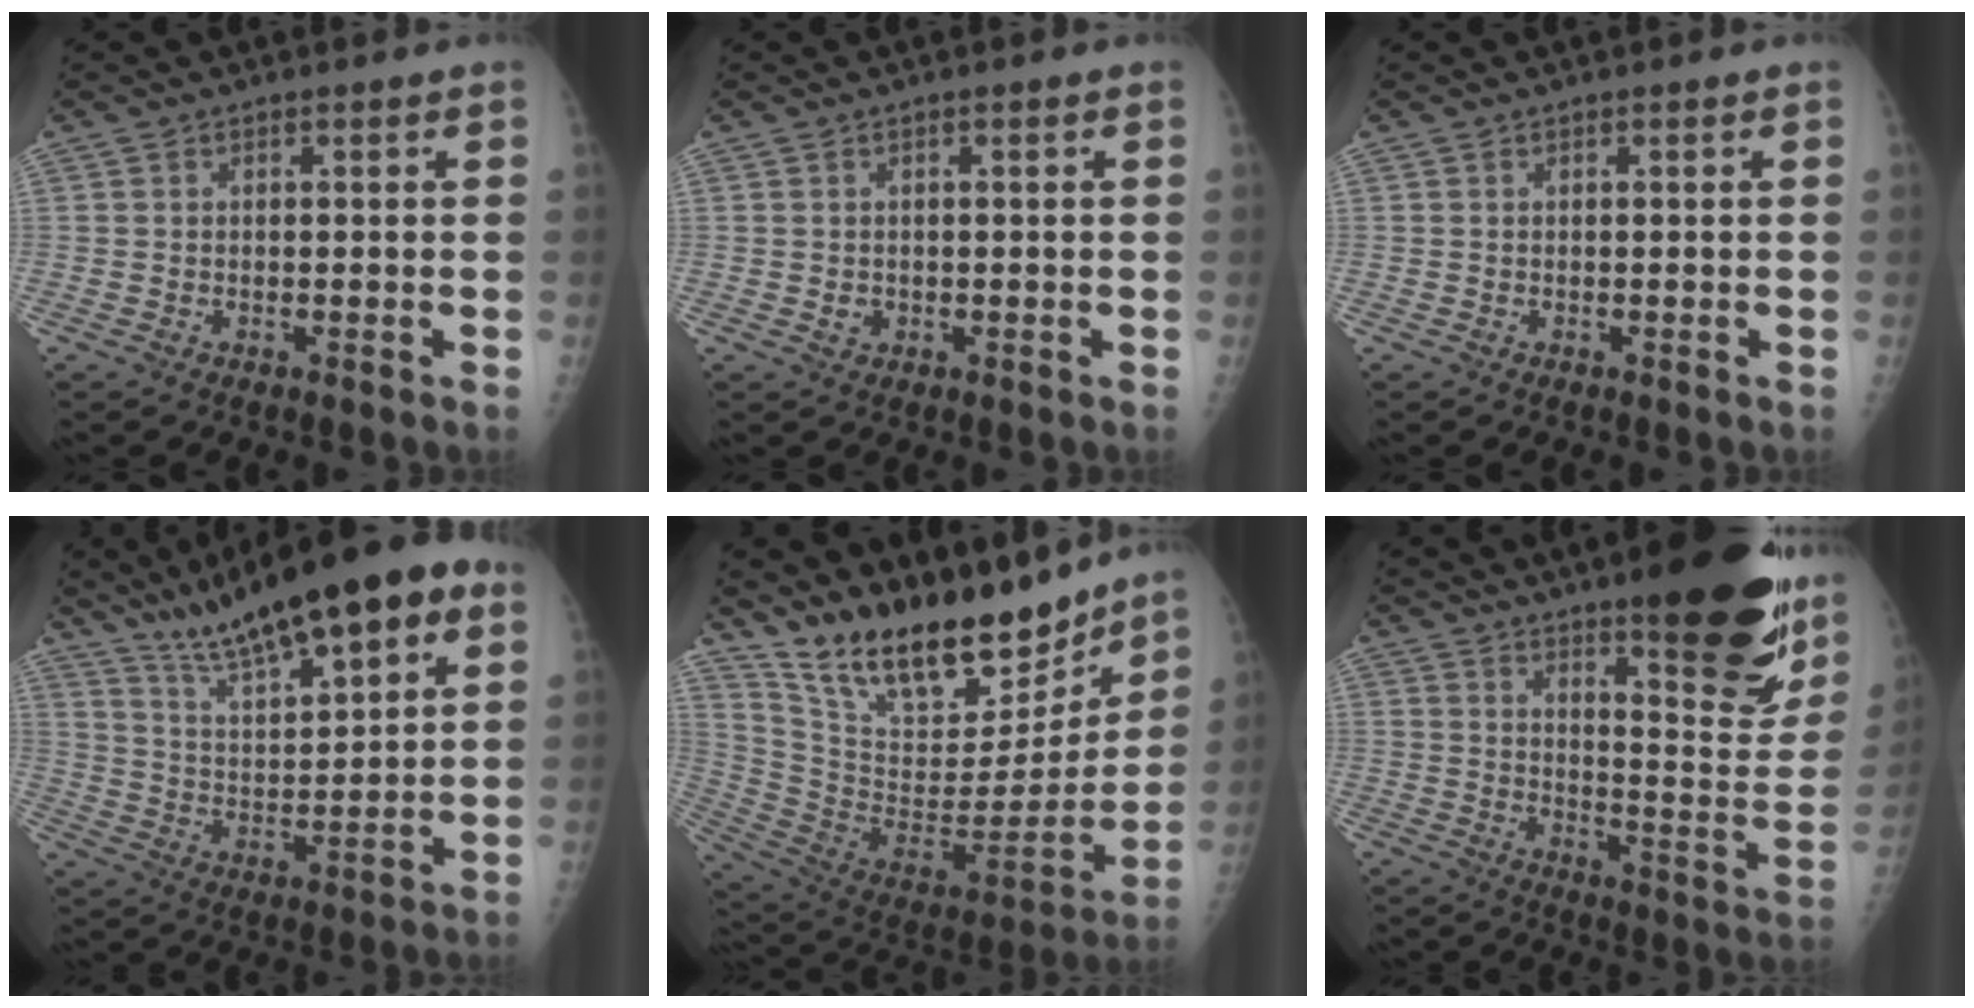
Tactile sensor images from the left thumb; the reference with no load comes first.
{"total": 1.2, "force": [-0.1, 1.1, 0.6], "torque": [-0.005, 0.001, 0.003]}
{"total": 0.0}
{"total": 21.6, "force": [12.7, 6.0, 16.4], "torque": [-0.239, -0.020, 0.211]}
{"total": 24.3, "force": [19.4, 8.8, 11.7], "torque": [-0.162, -0.094, 0.335]}
{"total": 23.2, "force": [14.1, 5.7, 17.5], "torque": [-0.200, -0.086, 0.202]}